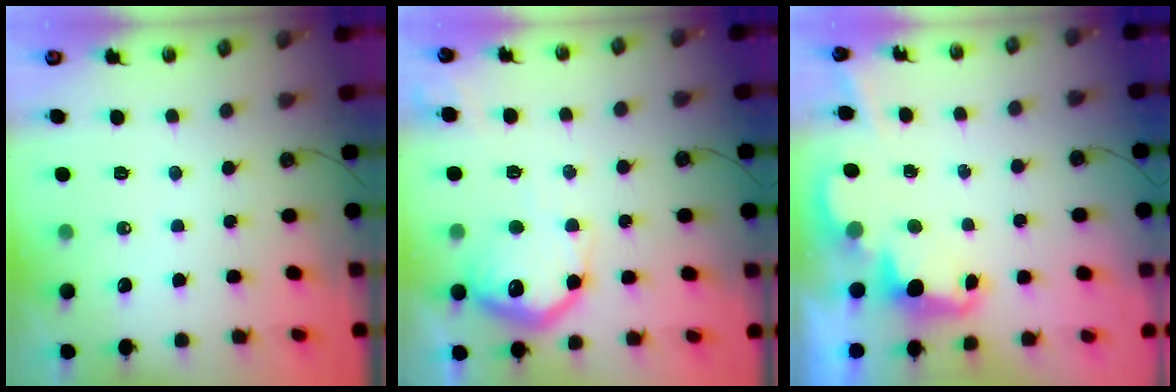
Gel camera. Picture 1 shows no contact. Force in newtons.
{"total": 16.8, "press": 16.8, "slide": 1.2}
{"total": 2.4, "press": 2.3, "slide": 0.5}